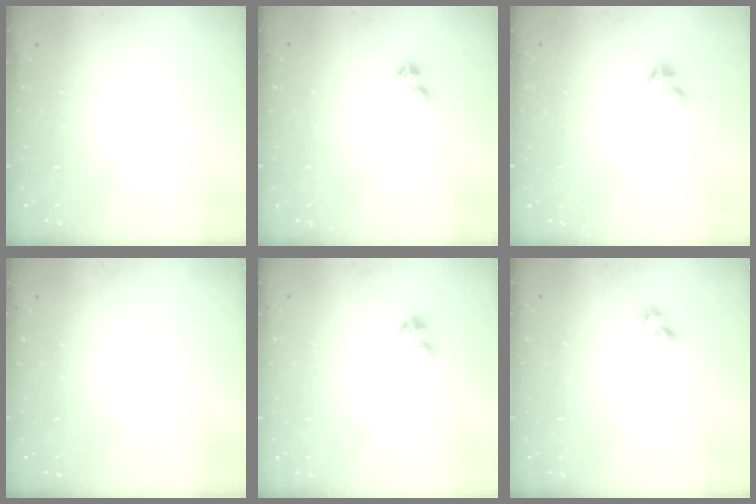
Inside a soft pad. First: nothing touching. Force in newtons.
{"total": 2.7, "press": 2.7, "slide": 0.4}
{"total": 1.9, "press": 1.9, "slide": 0.1}
{"total": 0.0}
{"total": 1.7, "press": 1.7, "slide": 0.1}
{"total": 2.7, "press": 2.5, "slide": 1.2}